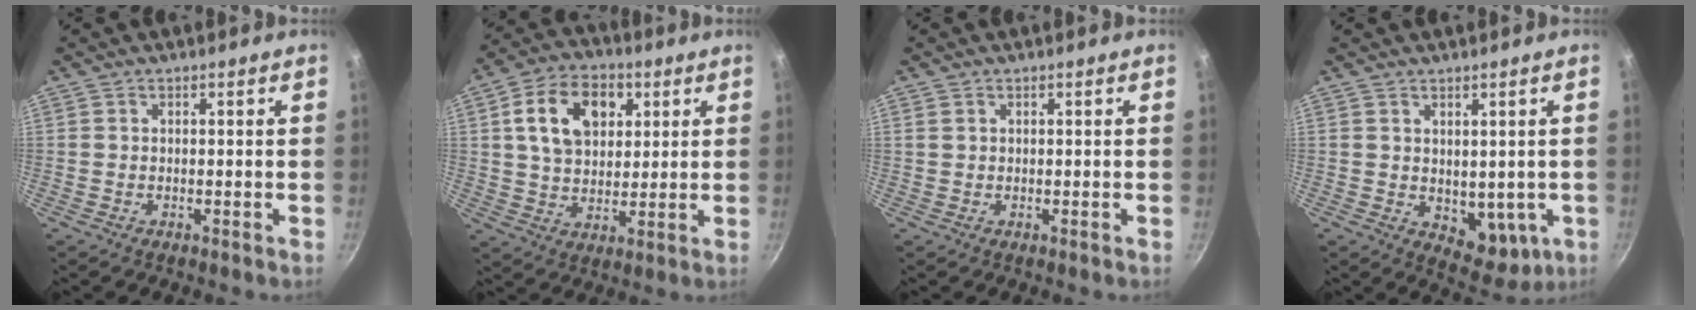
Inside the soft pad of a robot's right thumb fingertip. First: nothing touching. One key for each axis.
{"total": 14.0, "fx": 4.3, "fy": 9.7, "fz": 9.1, "tx": -0.126, "ty": 0.002, "tz": 0.065}
{"total": 0.7, "fx": 0.4, "fy": 0.6, "fz": 0.2, "tx": -0.002, "ty": 0.002, "tz": 0.005}
{"total": 8.0, "fx": -0.1, "fy": 5.2, "fz": 6.1, "tx": -0.059, "ty": -0.022, "tz": 0.014}